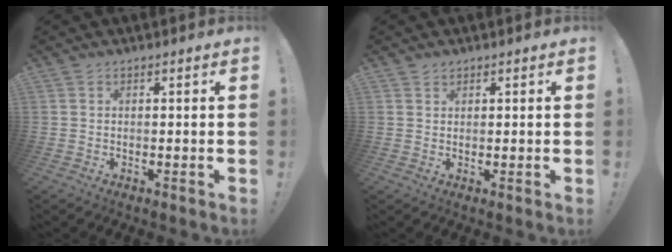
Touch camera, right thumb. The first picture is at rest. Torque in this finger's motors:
{"motor_torque": [-0.17, 0.04, -0.05, -0.02, -0.01]}